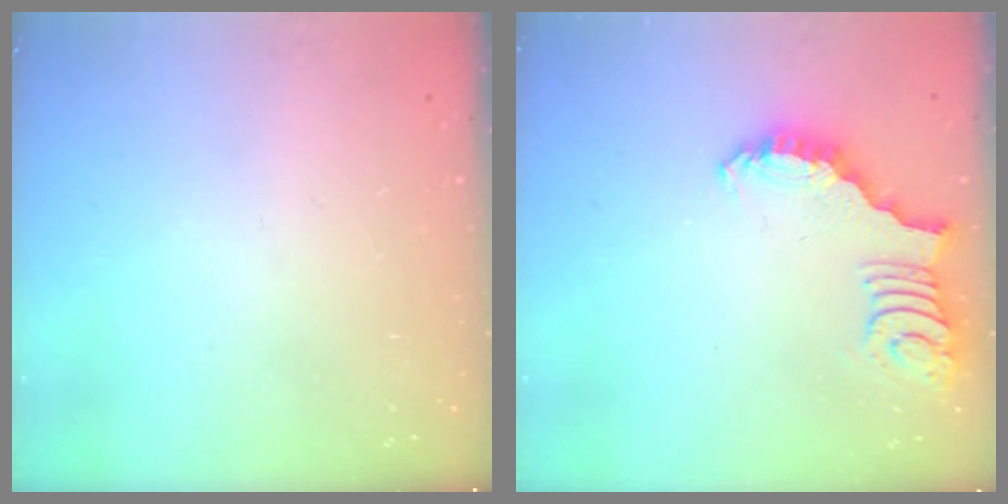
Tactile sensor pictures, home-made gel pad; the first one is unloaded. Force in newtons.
{"total": 2.5, "press": 2.5, "slide": 0.5}